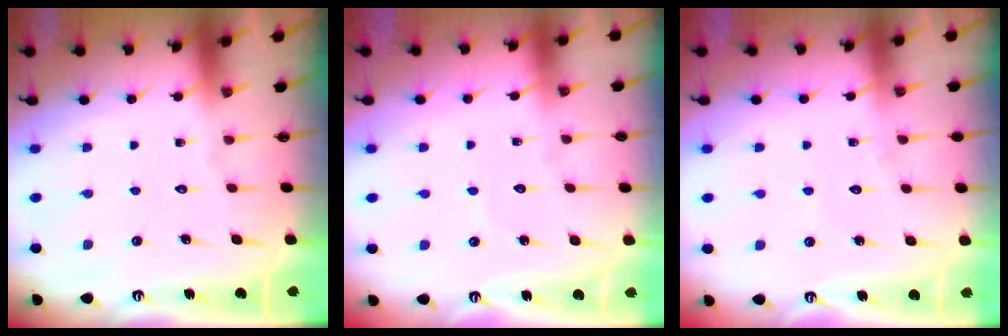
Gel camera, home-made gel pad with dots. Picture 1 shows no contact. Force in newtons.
{"total": 2.8, "press": 2.8, "slide": 0.3}
{"total": 2.7, "press": 2.7, "slide": 0.2}